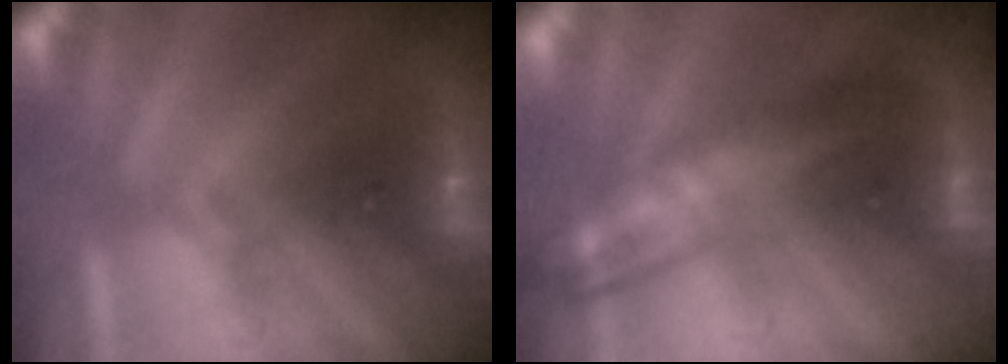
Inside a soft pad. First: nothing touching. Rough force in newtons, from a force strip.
{"total": 2.8}